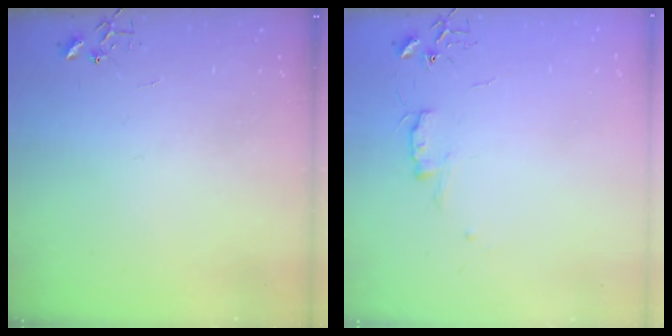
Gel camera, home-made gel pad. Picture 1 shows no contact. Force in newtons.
{"total": 5.8, "press": 5.7, "slide": 0.7}